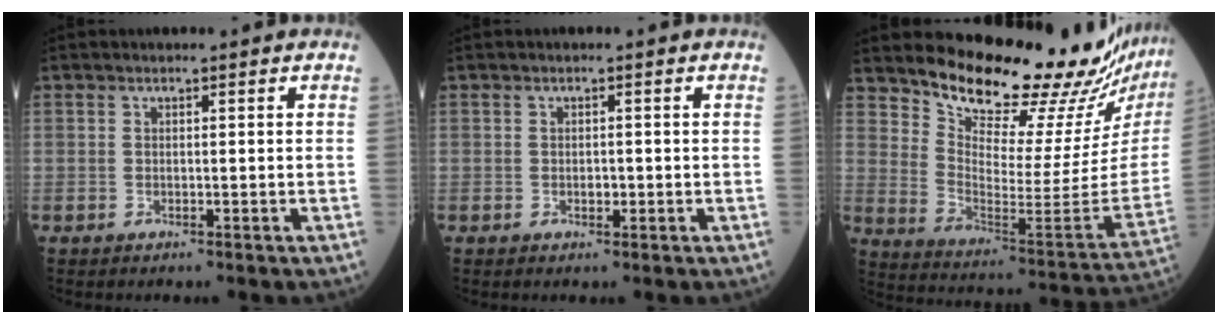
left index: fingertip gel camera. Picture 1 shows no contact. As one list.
[{"total": 1.1, "force": [-0.2, 0.7, 0.8], "torque": [-0.015, 0.001, -0.002]}, {"total": 22.7, "force": [21.0, 1.7, 8.3], "torque": [-0.148, -0.128, 0.290]}]